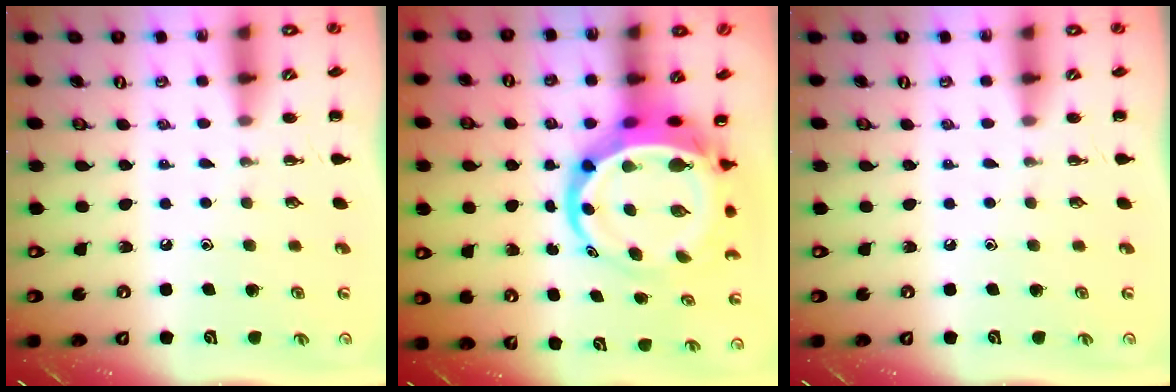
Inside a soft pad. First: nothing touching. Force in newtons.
{"total": 11.8, "press": 11.4, "slide": 3.3}
{"total": 0.0}